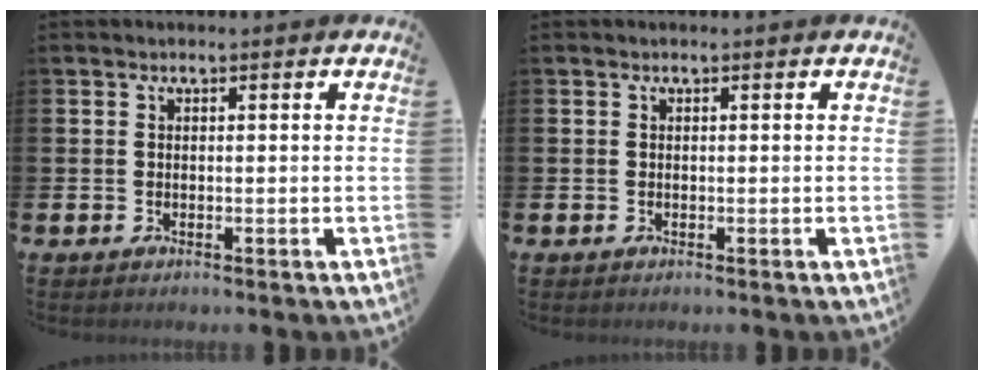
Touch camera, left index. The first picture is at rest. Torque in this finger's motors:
{"motor_torque": [-0.03, 0.03, 0.00, -0.01]}